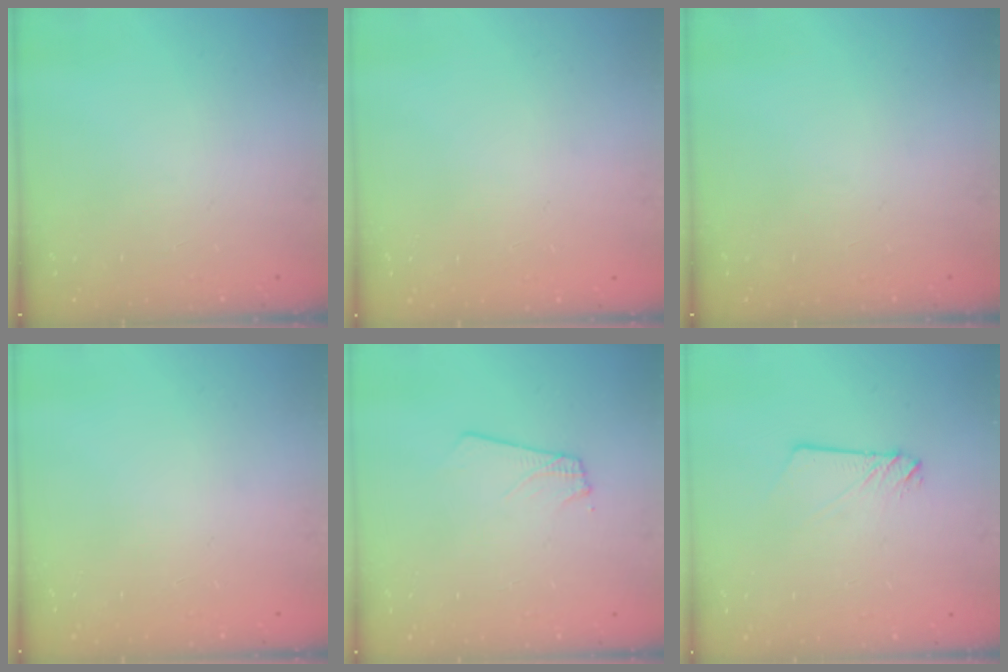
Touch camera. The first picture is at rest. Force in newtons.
{"total": 0.0}
{"total": 0.0}
{"total": 0.0}
{"total": 2.9, "press": 2.8, "slide": 0.3}
{"total": 2.9, "press": 2.9, "slide": 0.4}